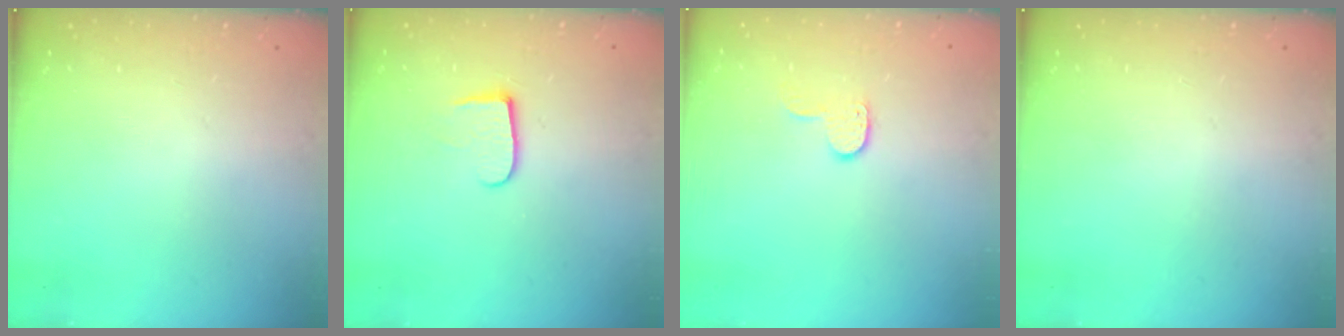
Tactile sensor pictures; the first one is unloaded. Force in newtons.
{"total": 6.9, "press": 6.9, "slide": 0.7}
{"total": 5.9, "press": 5.9, "slide": 0.5}
{"total": 0.0}